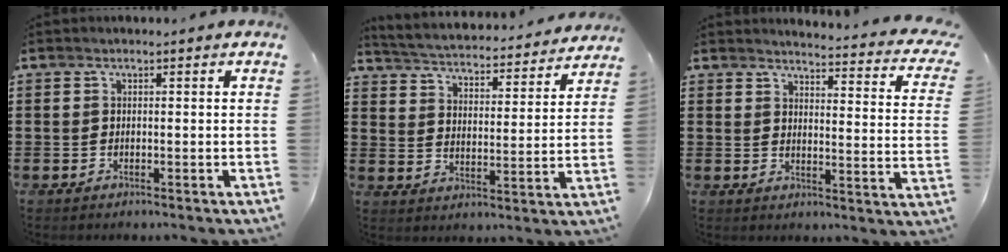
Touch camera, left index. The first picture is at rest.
{"total": 3.4, "force": [3.4, -0.3, 0.3], "torque": [-0.028, -0.035, 0.048]}
{"total": 3.3, "force": [3.1, -0.3, 1.0], "torque": [-0.030, -0.031, 0.046]}